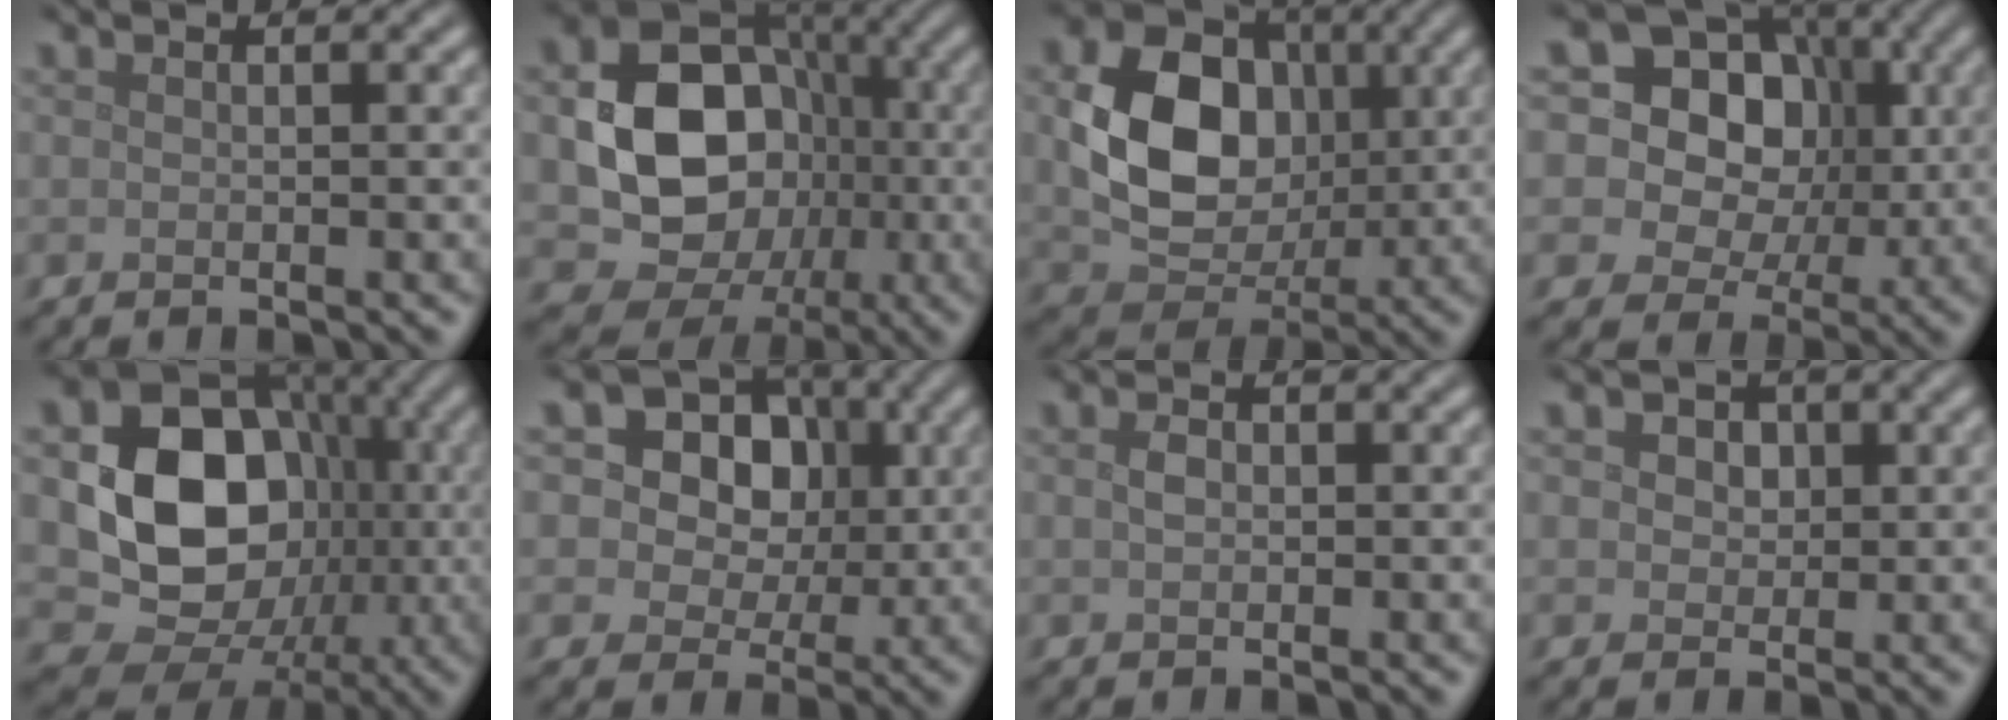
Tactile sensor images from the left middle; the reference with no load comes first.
{"total": 11.3, "force": [-0.8, 9.4, 6.3], "torque": [-0.078, -0.012, -0.026]}
{"total": 9.9, "force": [0.7, 7.5, 6.4], "torque": [-0.129, -0.002, 0.016]}
{"total": 15.3, "force": [4.0, 12.8, 7.4], "torque": [-0.133, 0.048, 0.050]}
{"total": 12.7, "force": [-0.5, 10.3, 7.4], "torque": [-0.101, -0.012, -0.015]}
{"total": 11.4, "force": [3.8, 9.2, 5.7], "torque": [-0.092, 0.037, 0.049]}
{"total": 1.0, "force": [0.1, 0.7, 0.7], "torque": [-0.016, 0.001, 0.001]}
{"total": 3.7, "force": [1.6, 2.7, 1.9], "torque": [-0.028, 0.010, 0.006]}